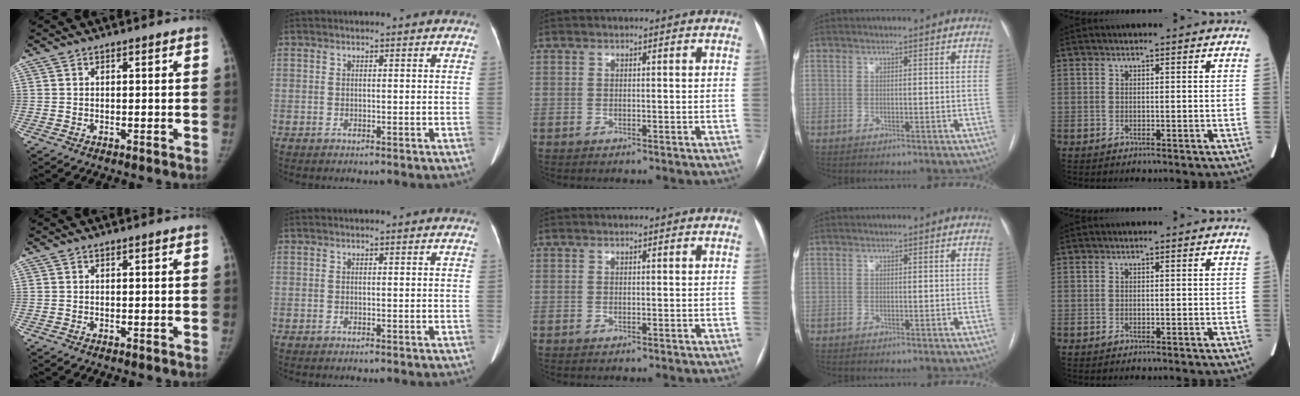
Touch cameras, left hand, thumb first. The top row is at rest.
{}